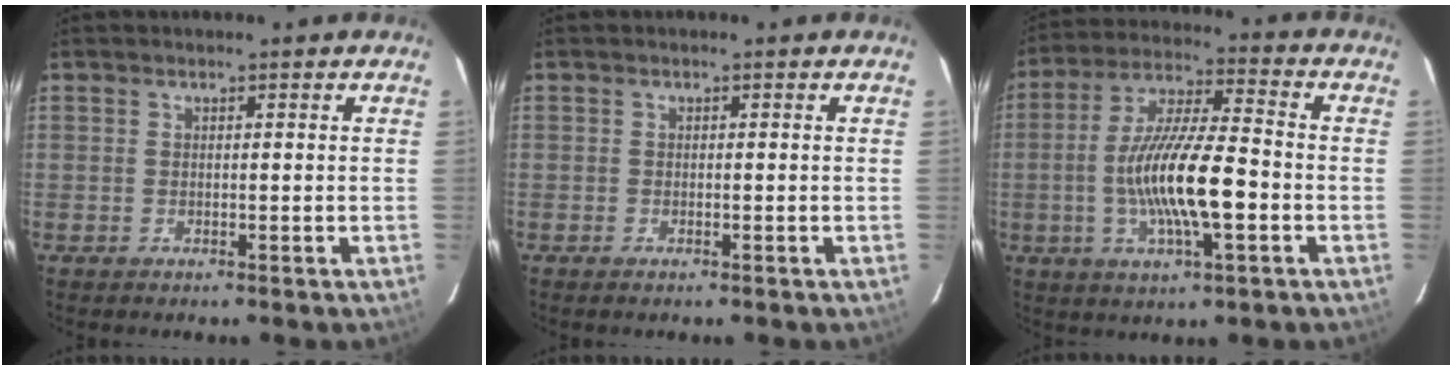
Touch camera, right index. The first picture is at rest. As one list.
[{"total": 0.6, "force": [-0.5, 0.2, 0.3], "torque": [-0.006, -0.001, -0.009]}, {"total": 15.3, "force": [-3.4, 3.2, 14.6], "torque": [-0.280, -0.003, -0.062]}]